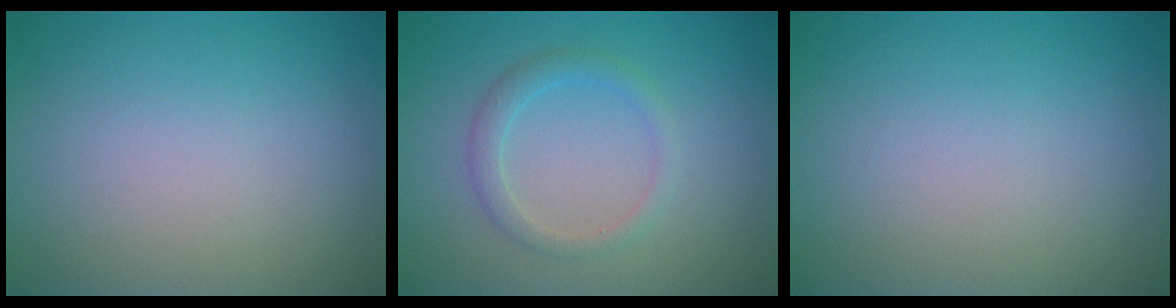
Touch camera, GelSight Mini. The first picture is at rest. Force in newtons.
{"total": 2.0, "press": 2.0, "slide": 0.2}
{"total": 0.0}